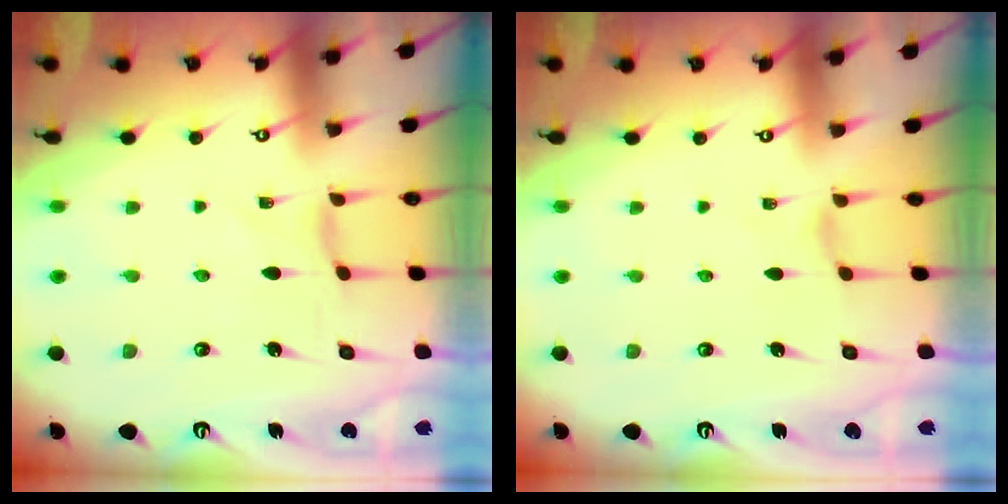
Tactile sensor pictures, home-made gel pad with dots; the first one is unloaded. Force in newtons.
{"total": 0.0}